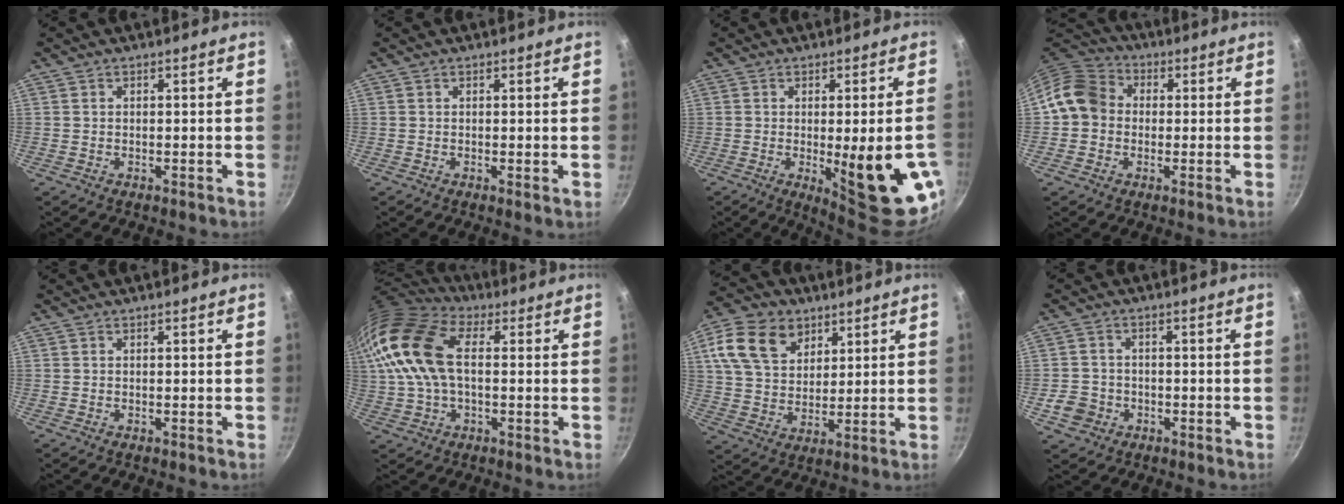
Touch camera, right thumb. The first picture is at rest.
{"total": 0.6, "force": [0.1, 0.1, 0.6], "torque": [-0.009, -0.005, -0.001]}
{"total": 16.8, "force": [-3.9, 4.2, 15.8], "torque": [-0.183, -0.011, -0.038]}
{"total": 9.6, "force": [0.2, 8.3, 4.8], "torque": [-0.057, 0.021, -0.017]}
{"total": 0.0}
{"total": 17.6, "force": [3.0, 10.5, 13.8], "torque": [-0.277, 0.023, 0.045]}
{"total": 14.8, "force": [6.8, 10.5, 8.0], "torque": [-0.126, -0.014, 0.121]}
{"total": 5.1, "force": [-1.9, 4.5, 1.6], "torque": [-0.020, 0.023, -0.030]}